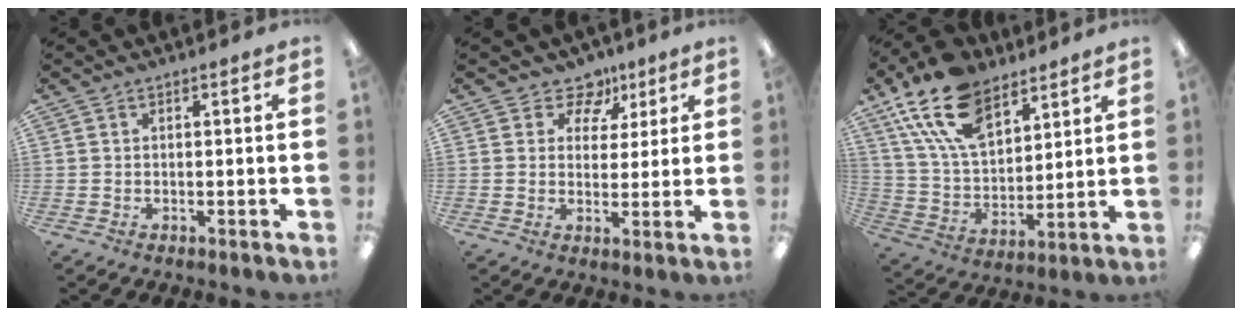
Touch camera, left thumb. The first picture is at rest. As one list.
[{"total": 8.1, "force": [4.7, 6.1, 2.6], "torque": [-0.035, -0.024, 0.084]}, {"total": 18.9, "force": [11.6, 10.5, 10.6], "torque": [-0.223, -0.045, 0.213]}]